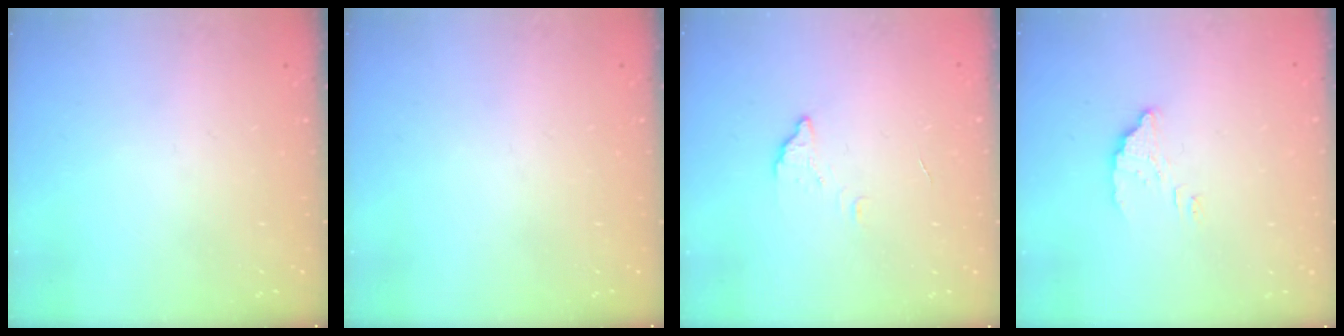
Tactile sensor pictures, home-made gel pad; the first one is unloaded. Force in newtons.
{"total": 0.0}
{"total": 2.7, "press": 2.7, "slide": 0.2}
{"total": 3.8, "press": 3.8, "slide": 0.2}